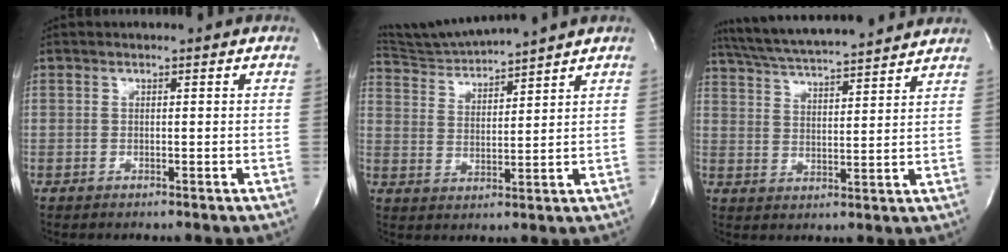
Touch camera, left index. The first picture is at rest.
{"total": 8.0, "force": [7.6, -1.8, 1.5], "torque": [-0.038, -0.003, 0.149]}
{"total": 17.0, "force": [15.4, 1.0, 7.2], "torque": [-0.131, 0.021, 0.231]}